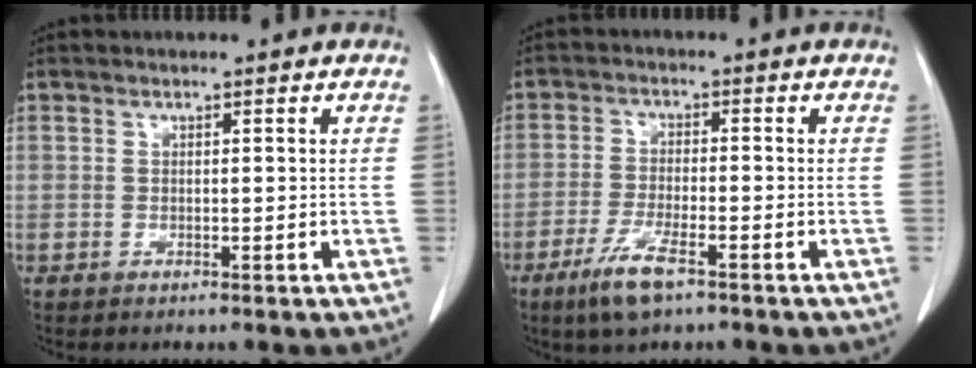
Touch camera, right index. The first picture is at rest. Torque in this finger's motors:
{"motor_torque": [0.45, -0.34, 0.14, 0.08]}